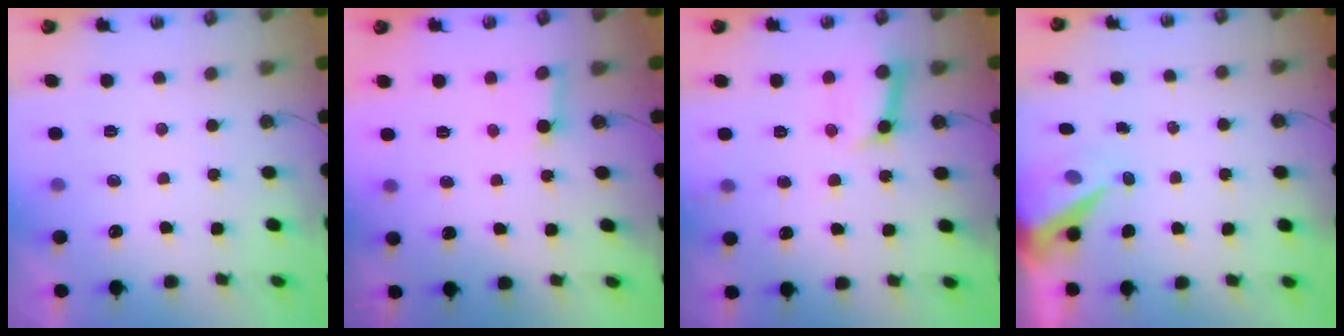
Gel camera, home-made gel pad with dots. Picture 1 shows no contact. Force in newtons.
{"total": 2.8, "press": 2.7, "slide": 0.3}
{"total": 11.1, "press": 11.0, "slide": 1.2}
{"total": 7.5, "press": 7.5, "slide": 0.7}